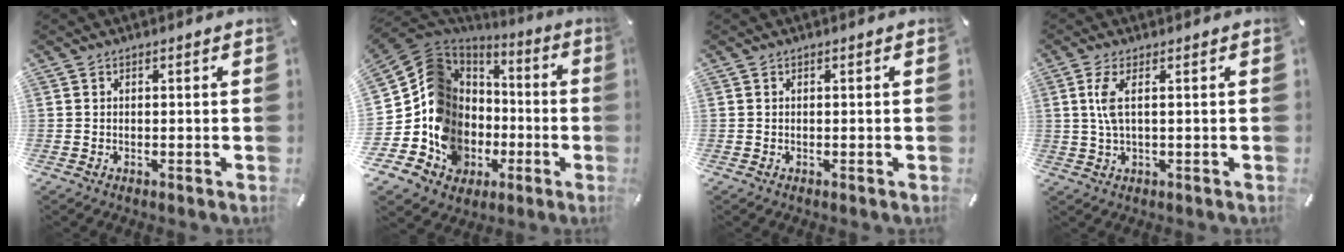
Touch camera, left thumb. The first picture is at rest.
{"total": 15.6, "force": [-3.5, 14.3, 5.1], "torque": [-0.121, -0.014, -0.040]}
{"total": 0.0}
{"total": 4.9, "force": [1.0, 1.3, 4.7], "torque": [-0.101, -0.002, 0.015]}